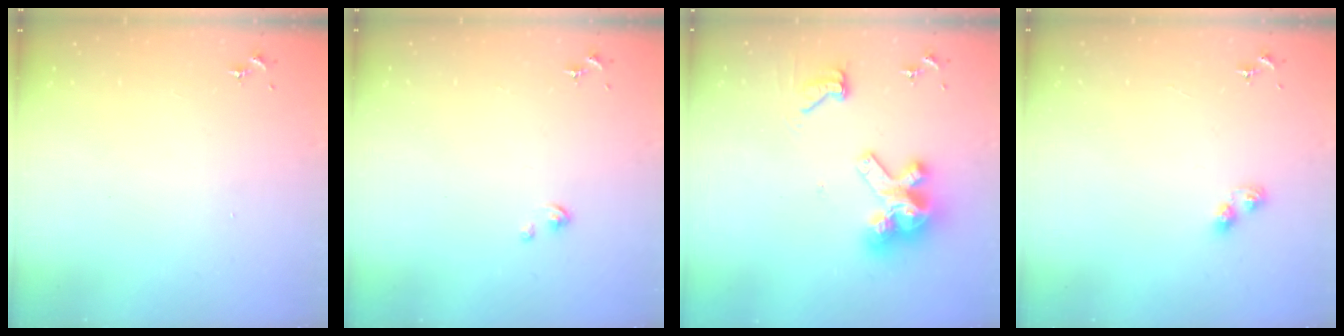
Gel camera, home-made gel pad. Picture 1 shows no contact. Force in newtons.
{"total": 0.8, "press": 0.8, "slide": 0.2}
{"total": 14.4, "press": 14.3, "slide": 1.6}
{"total": 2.6, "press": 2.5, "slide": 0.4}